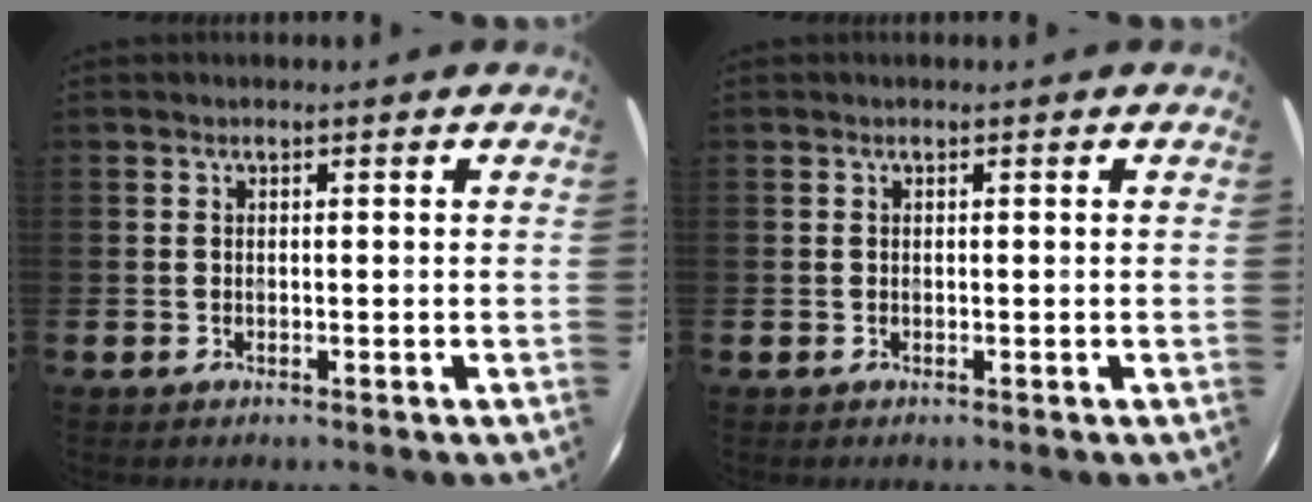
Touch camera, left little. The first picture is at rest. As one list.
[{"total": 0.0}]